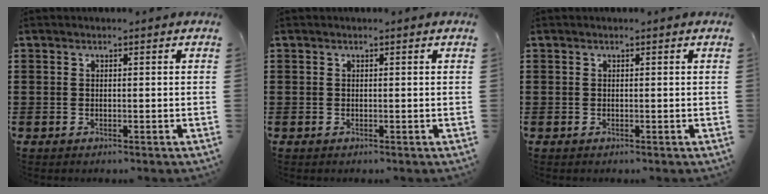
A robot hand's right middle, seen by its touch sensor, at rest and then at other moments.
{"total": 0.0}
{"total": 0.0}